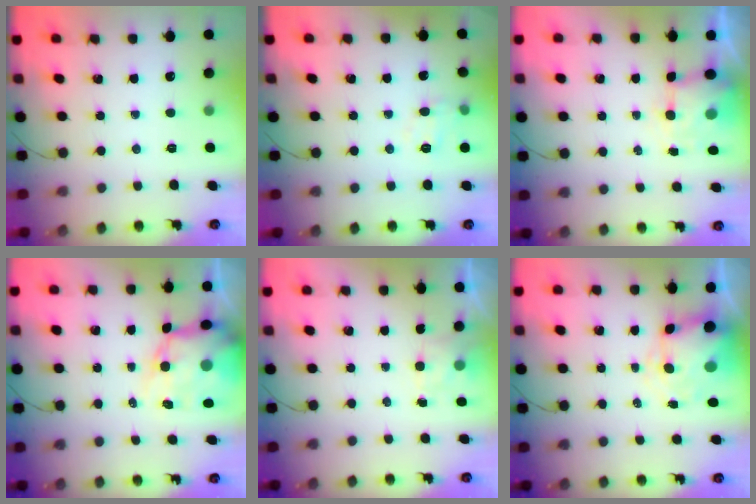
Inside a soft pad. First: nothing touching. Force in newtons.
{"total": 5.9, "press": 5.8, "slide": 1.1}
{"total": 5.1, "press": 5.1, "slide": 0.6}
{"total": 12.2, "press": 11.7, "slide": 3.5}
{"total": 1.4, "press": 0.7, "slide": 1.2}
{"total": 7.3, "press": 7.0, "slide": 2.0}